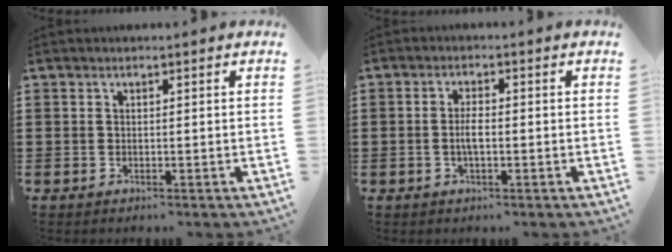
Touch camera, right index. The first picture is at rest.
{"total": 2.8, "force": [-0.4, 1.0, 2.6], "torque": [-0.055, 0.003, -0.010]}